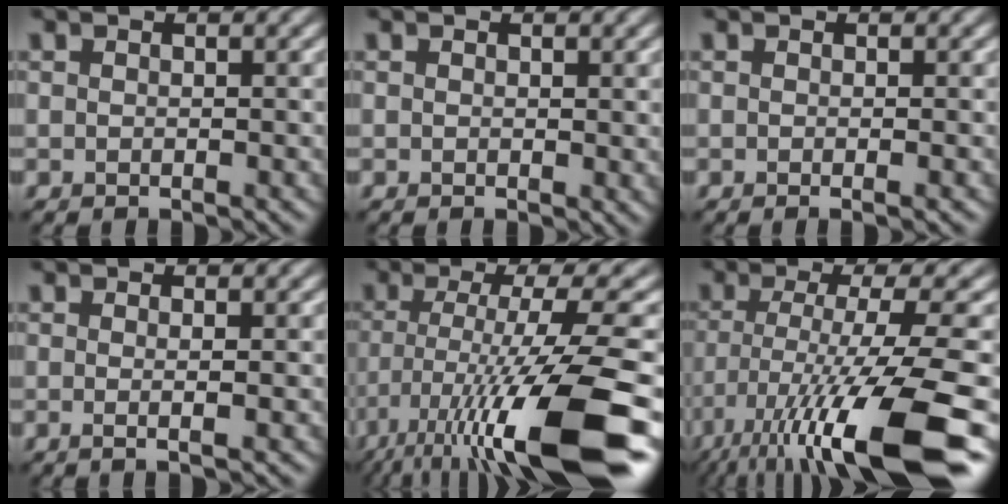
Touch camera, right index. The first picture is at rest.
{"total": 0.6, "force": [0.2, 0.2, 0.5], "torque": [-0.005, -0.003, 0.001]}
{"total": 1.0, "force": [-0.2, 0.3, 1.0], "torque": [-0.010, -0.006, -0.006]}
{"total": 1.6, "force": [-0.1, 0.5, 1.6], "torque": [-0.021, -0.002, -0.008]}
{"total": 14.2, "force": [-7.3, 2.5, 11.9], "torque": [-0.195, -0.009, -0.118]}
{"total": 14.2, "force": [-7.4, 2.6, 11.8], "torque": [-0.194, -0.013, -0.121]}